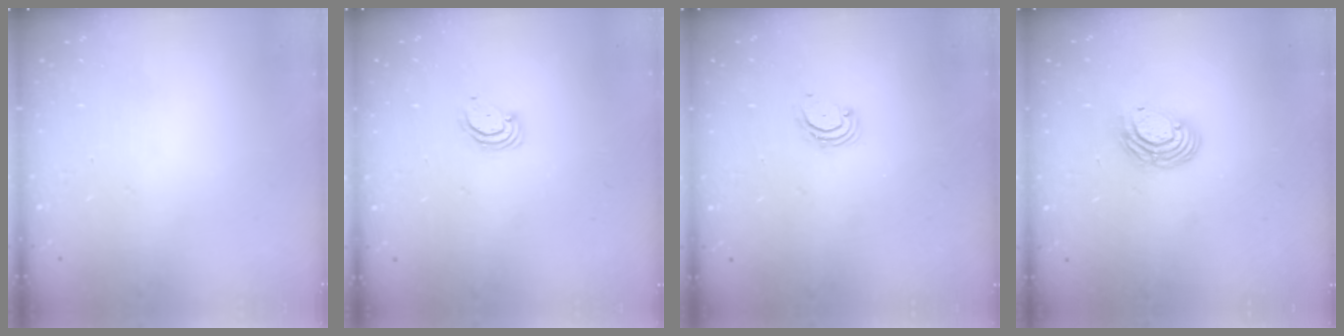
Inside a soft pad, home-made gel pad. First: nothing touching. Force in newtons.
{"total": 3.6, "press": 3.6, "slide": 0.4}
{"total": 3.1, "press": 3.1, "slide": 0.5}
{"total": 7.9, "press": 7.8, "slide": 1.2}